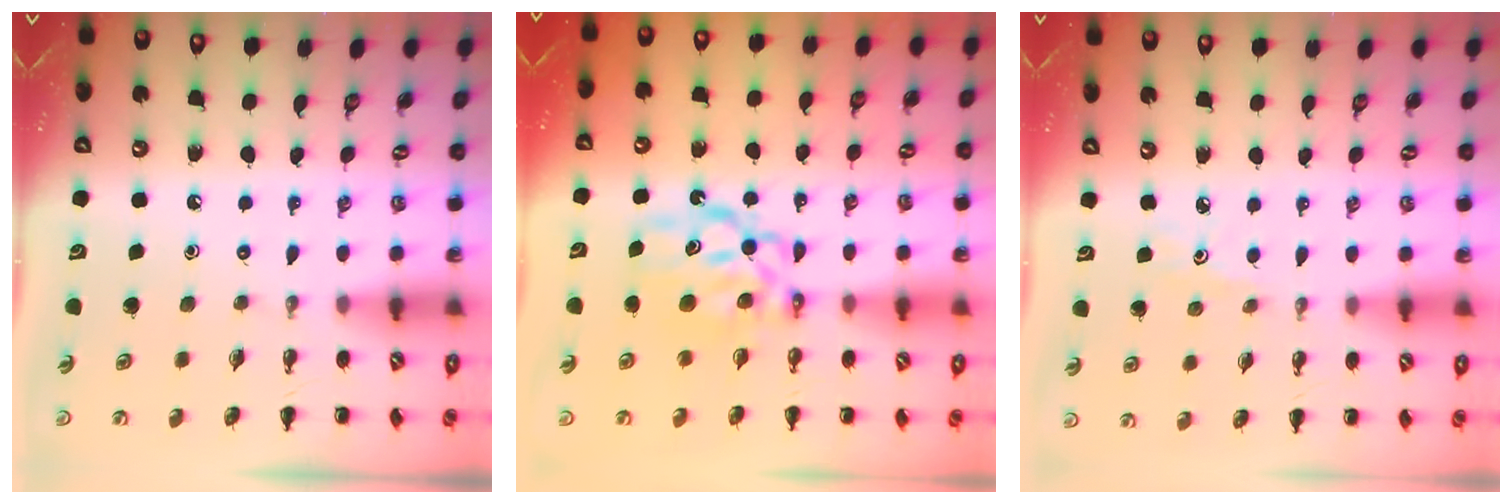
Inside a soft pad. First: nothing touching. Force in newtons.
{"total": 8.1, "press": 8.0, "slide": 1.2}
{"total": 2.2, "press": 2.0, "slide": 0.7}